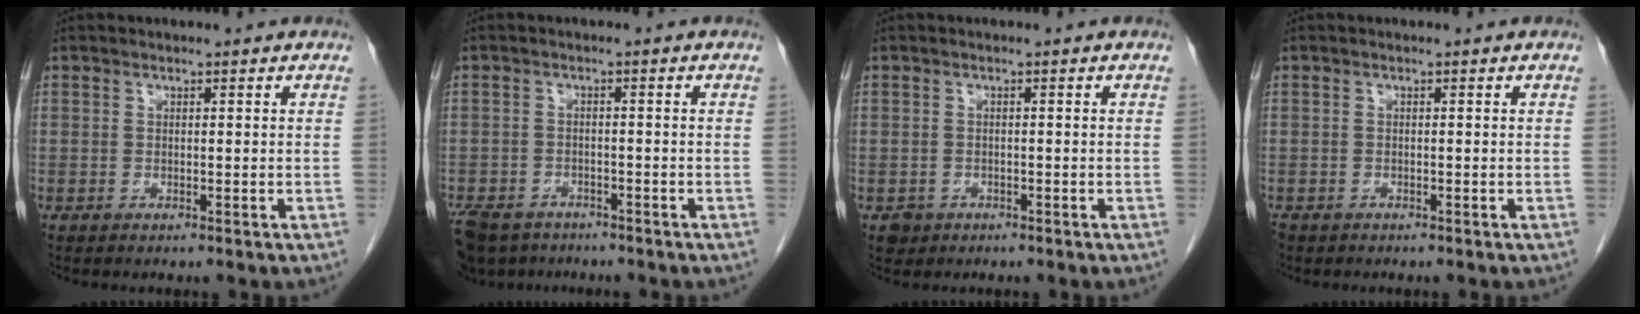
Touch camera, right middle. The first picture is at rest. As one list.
[{"total": 9.6, "force": [-7.5, 5.0, 3.2], "torque": [-0.074, -0.016, -0.115]}, {"total": 1.8, "force": [-0.9, 1.5, 0.1], "torque": [-0.004, 0.005, -0.013]}, {"total": 2.1, "force": [-1.6, 1.4, 0.5], "torque": [-0.015, -0.002, -0.028]}]